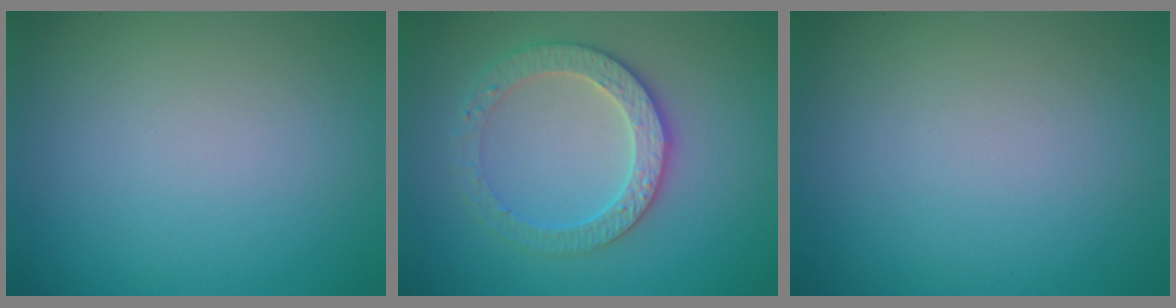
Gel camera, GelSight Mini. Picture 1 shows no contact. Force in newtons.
{"total": 3.4, "press": 3.4, "slide": 0.5}
{"total": 0.0}